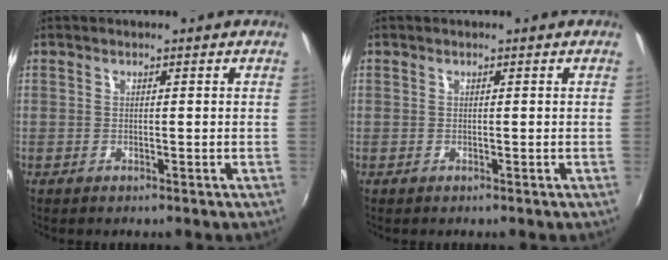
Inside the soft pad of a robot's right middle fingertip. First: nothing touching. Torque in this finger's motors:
{"motor_torque": [0.00, 0.00, 0.00, 0.00]}